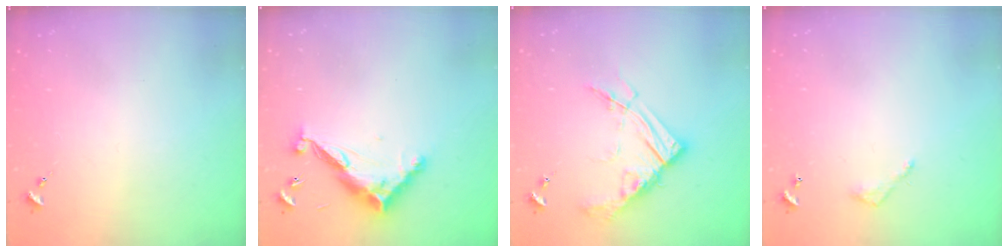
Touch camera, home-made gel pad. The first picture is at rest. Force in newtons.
{"total": 12.4, "press": 12.4, "slide": 0.2}
{"total": 14.1, "press": 14.0, "slide": 1.5}
{"total": 3.2, "press": 3.2, "slide": 0.2}